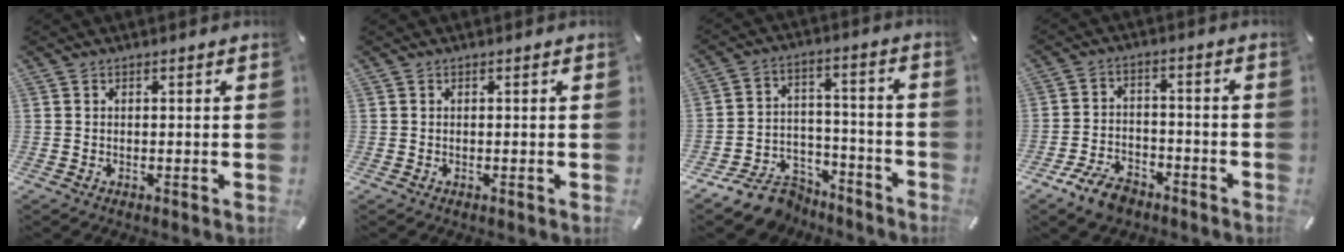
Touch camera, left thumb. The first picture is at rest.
{"total": 0.0}
{"total": 11.9, "force": [-8.7, 7.3, 3.4], "torque": [-0.051, 0.065, -0.154]}
{"total": 7.8, "force": [-5.5, 4.5, 3.2], "torque": [-0.066, 0.031, -0.104]}